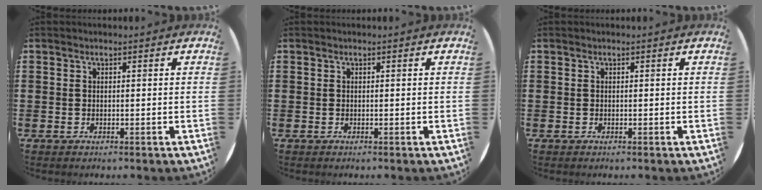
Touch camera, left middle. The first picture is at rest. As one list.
[{"total": 0.0}, {"total": 0.0}]